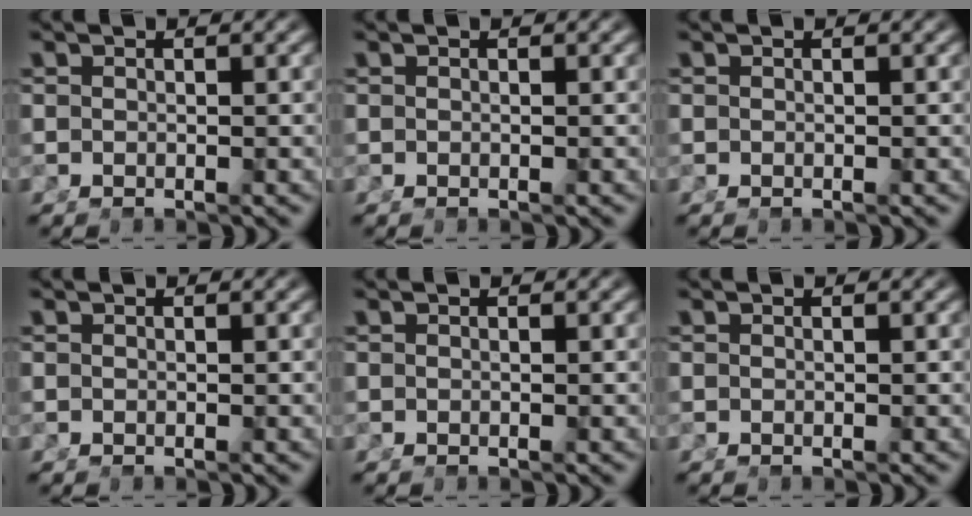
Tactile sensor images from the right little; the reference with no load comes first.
{"total": 0.0}
{"total": 0.0}
{"total": 0.0}
{"total": 0.0}
{"total": 0.0}